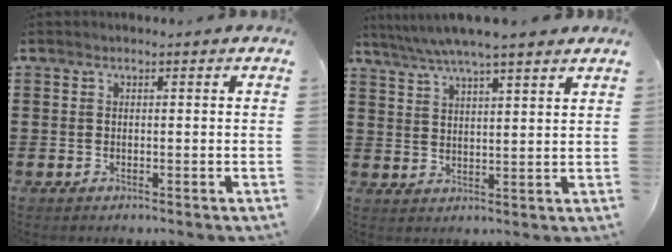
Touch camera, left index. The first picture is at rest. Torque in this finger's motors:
{"motor_torque": [1.22, -0.92, 0.47, 0.21]}